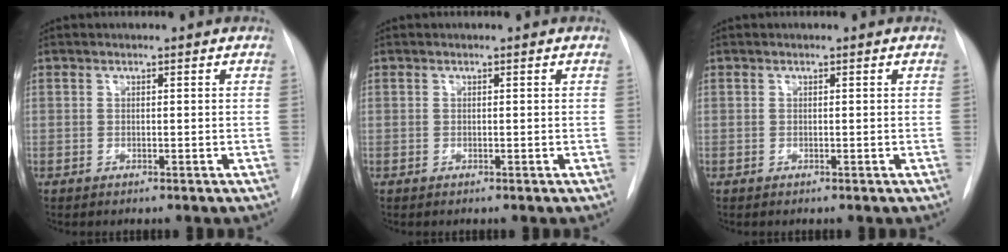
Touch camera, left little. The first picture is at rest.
{"total": 0.0}
{"total": 0.0}